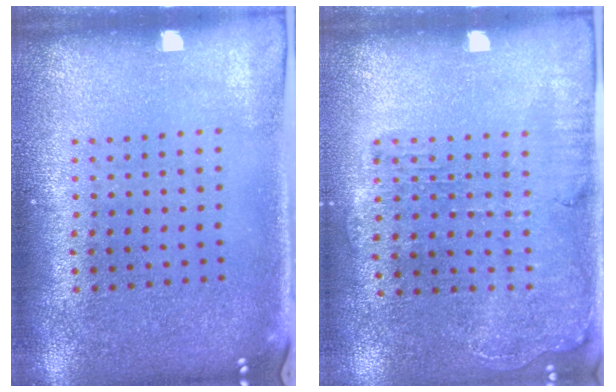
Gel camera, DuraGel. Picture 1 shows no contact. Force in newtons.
{"total": 1.4, "press": 1.3, "slide": 0.5}